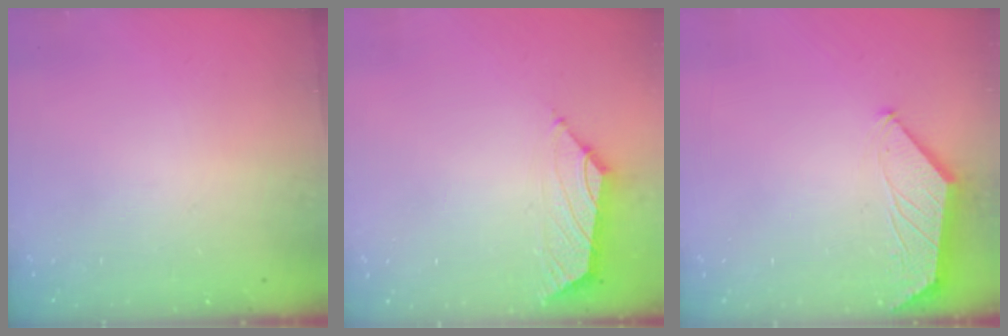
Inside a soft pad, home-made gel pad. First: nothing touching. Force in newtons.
{"total": 1.6, "press": 1.5, "slide": 0.6}
{"total": 1.1, "press": 1.0, "slide": 0.3}